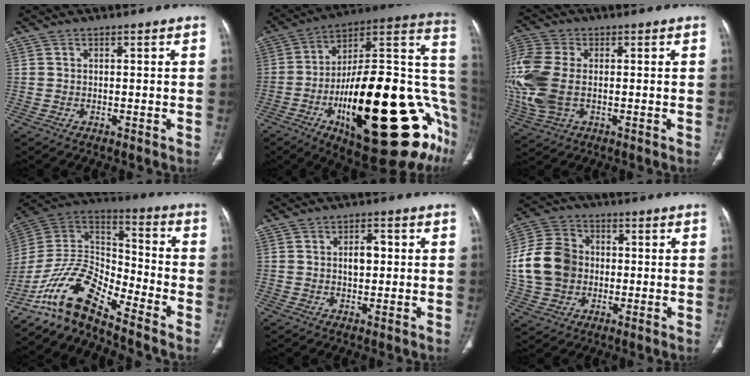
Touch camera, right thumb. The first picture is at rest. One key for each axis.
{"total": 39.9, "fx": -9.3, "fy": 14.5, "fz": 36.0, "tx": -0.434, "ty": 0.031, "tz": -0.133}
{"total": 15.2, "fx": -0.8, "fy": 9.6, "fz": 11.8, "tx": -0.316, "ty": -0.002, "tz": -0.008}
{"total": 13.7, "fx": -11.1, "fy": 3.9, "fz": 7.0, "tx": -0.126, "ty": 0.095, "tz": -0.216}
{"total": 3.8, "fx": 0.5, "fy": 2.2, "fz": 3.0, "tx": -0.041, "ty": 0.007, "tz": 0.008}
{"total": 13.5, "fx": -0.4, "fy": 11.3, "fz": 7.5, "tx": -0.131, "ty": 0.022, "tz": -0.007}